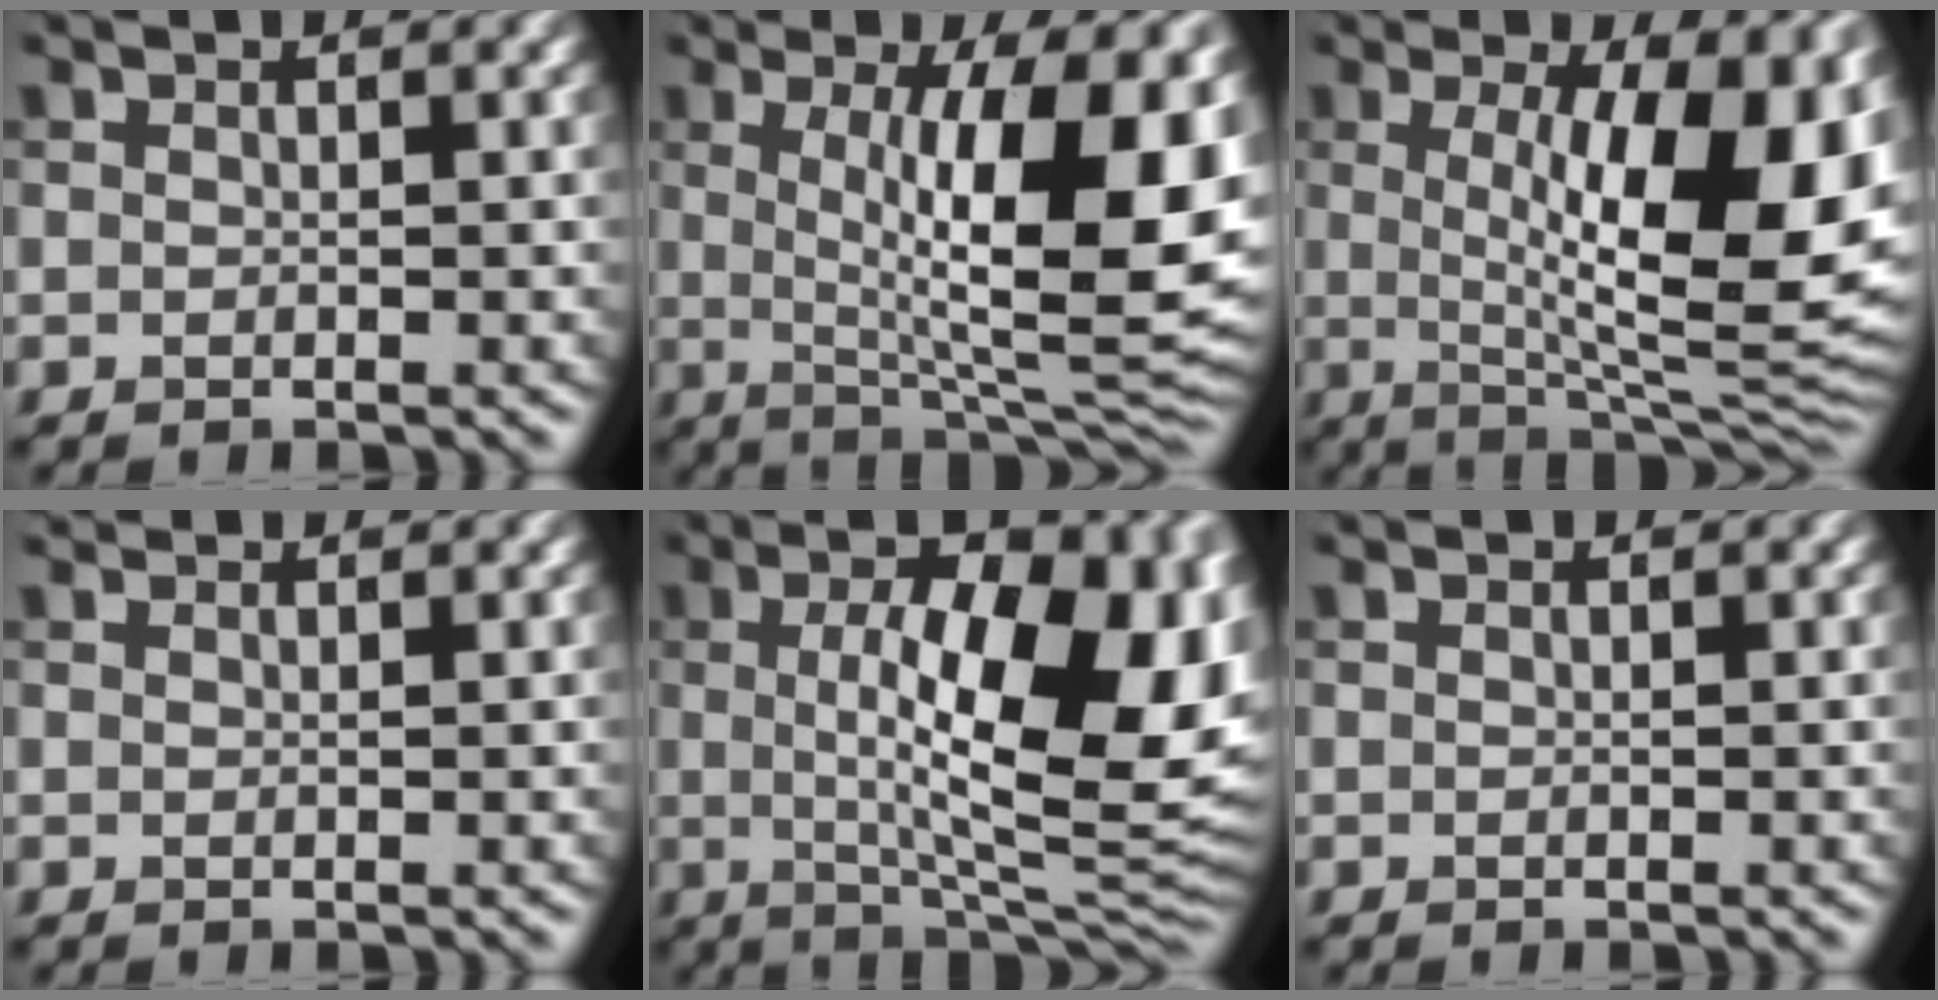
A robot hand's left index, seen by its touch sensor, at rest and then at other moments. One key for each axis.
{"total": 14.4, "fx": 2.0, "fy": 4.4, "fz": 13.6, "tx": -0.178, "ty": -0.009, "tz": 0.034}
{"total": 14.6, "fx": 1.5, "fy": 4.9, "fz": 13.7, "tx": -0.166, "ty": -0.006, "tz": 0.025}
{"total": 1.6, "fx": 1.6, "fy": 0.2, "fz": 0.5, "tx": -0.017, "ty": 0.001, "tz": 0.017}
{"total": 16.6, "fx": 1.8, "fy": 6.1, "fz": 15.3, "tx": -0.194, "ty": 0.006, "tz": 0.026}
{"total": 0.0}